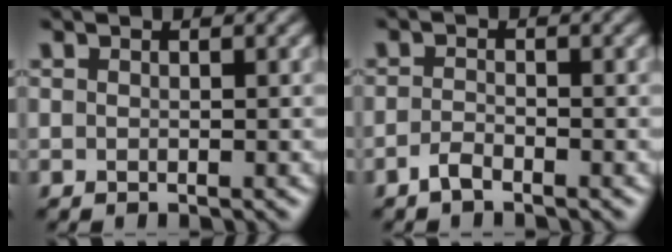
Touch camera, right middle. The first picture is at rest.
{"total": 1.4, "force": [-1.0, 0.4, 0.8], "torque": [-0.020, 0.002, -0.024]}